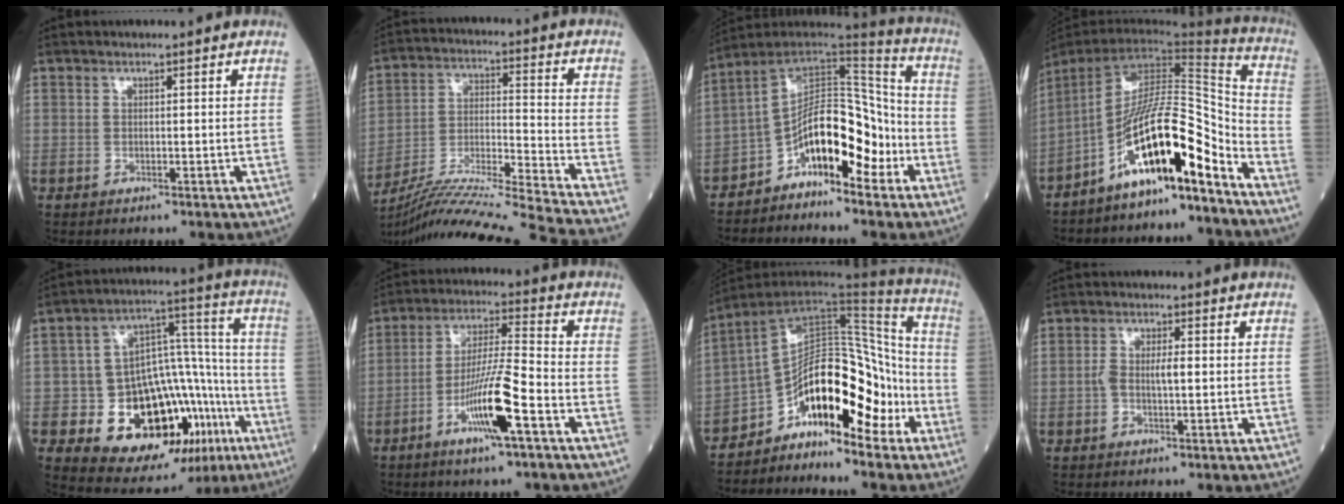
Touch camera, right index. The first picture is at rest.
{"total": 25.7, "force": [-23.1, -2.8, 10.8], "torque": [-0.165, -0.043, -0.361]}
{"total": 13.0, "force": [-5.6, 5.9, 10.2], "torque": [-0.169, 0.038, -0.093]}
{"total": 16.0, "force": [-9.9, 2.2, 12.4], "torque": [-0.211, 0.029, -0.171]}
{"total": 20.2, "force": [-8.7, 11.0, 14.6], "torque": [-0.194, 0.058, -0.116]}
{"total": 11.1, "force": [-5.0, 0.3, 9.9], "torque": [-0.188, -0.004, -0.094]}
{"total": 15.1, "force": [-7.5, 6.3, 11.5], "torque": [-0.169, 0.046, -0.121]}
{"total": 3.6, "force": [-0.1, 1.1, 3.4], "torque": [-0.070, 0.010, -0.001]}